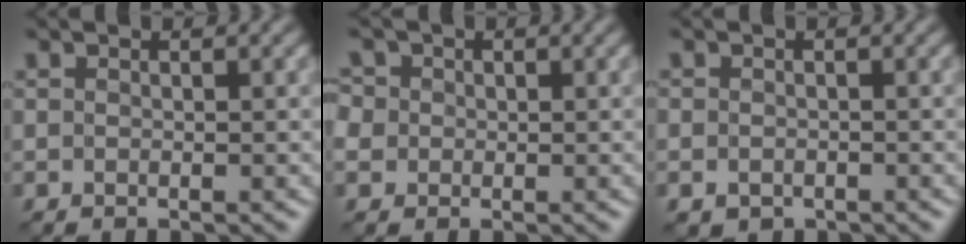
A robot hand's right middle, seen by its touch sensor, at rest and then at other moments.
{"total": 4.5, "force": [0.1, 4.2, 1.6], "torque": [-0.037, 0.026, -0.032]}
{"total": 1.1, "force": [-0.7, 0.8, 0.2], "torque": [-0.001, -0.004, -0.014]}